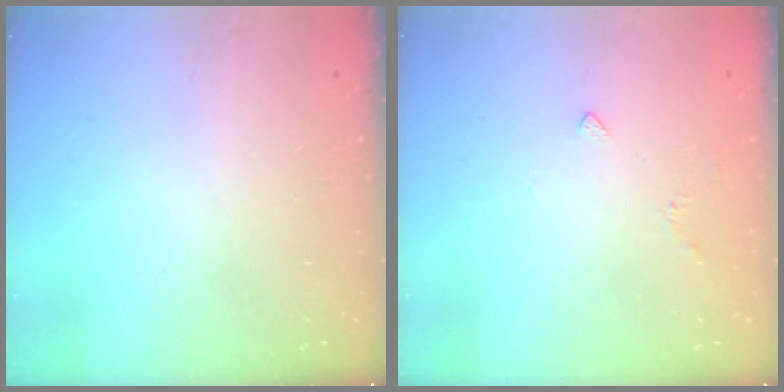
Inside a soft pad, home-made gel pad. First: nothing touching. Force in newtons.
{"total": 2.0, "press": 2.0, "slide": 0.6}